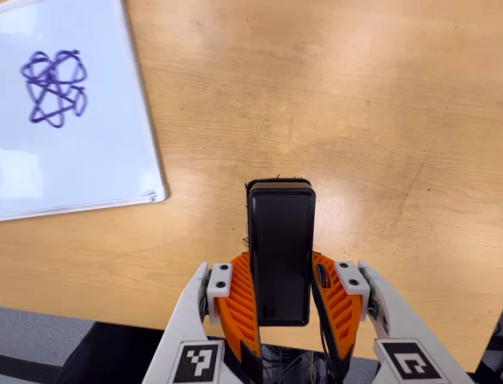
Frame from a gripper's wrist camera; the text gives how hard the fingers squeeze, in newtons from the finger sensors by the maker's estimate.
{"total": 7.1, "left": 5.0, "right": 9.1}